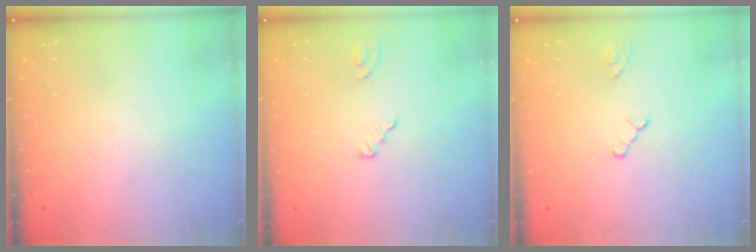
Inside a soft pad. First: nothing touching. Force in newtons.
{"total": 3.2, "press": 3.1, "slide": 0.3}
{"total": 1.6, "press": 1.6, "slide": 0.3}